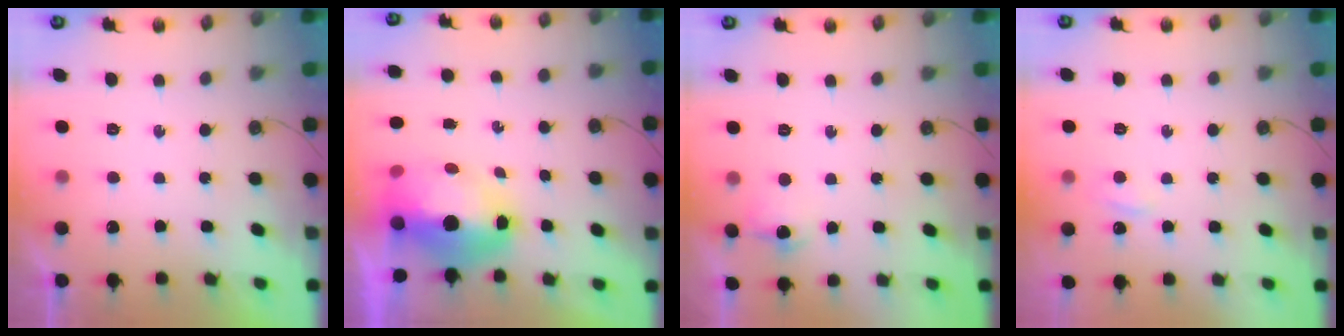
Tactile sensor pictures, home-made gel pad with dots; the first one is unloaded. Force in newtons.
{"total": 11.9, "press": 11.8, "slide": 1.7}
{"total": 6.8, "press": 6.7, "slide": 0.7}
{"total": 3.3, "press": 3.2, "slide": 0.6}